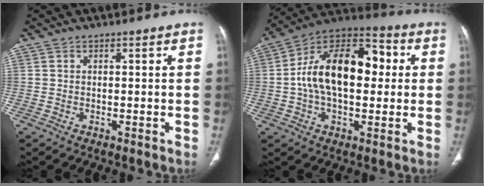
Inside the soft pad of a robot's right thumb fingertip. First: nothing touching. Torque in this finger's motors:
{"motor_torque": [2.51, 2.50, 1.54, -0.02, 0.30]}